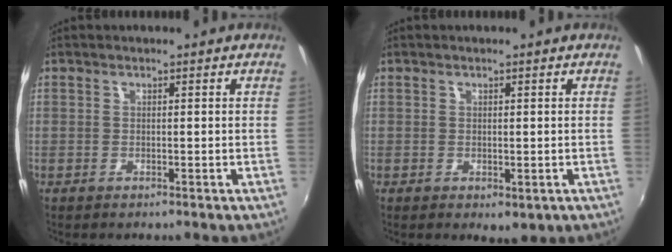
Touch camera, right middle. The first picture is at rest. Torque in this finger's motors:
{"motor_torque": [0.19, -0.43, -0.03, 0.00]}